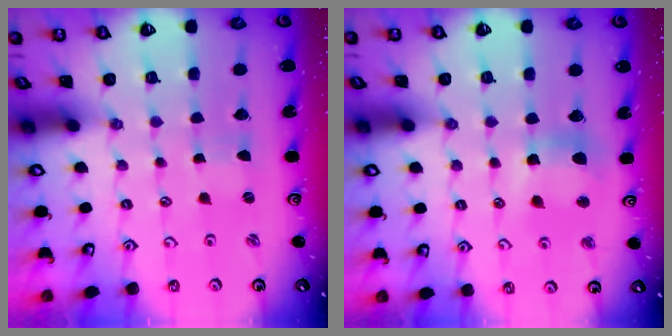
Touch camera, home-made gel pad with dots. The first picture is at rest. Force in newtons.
{"total": 10.7, "press": 10.6, "slide": 1.3}